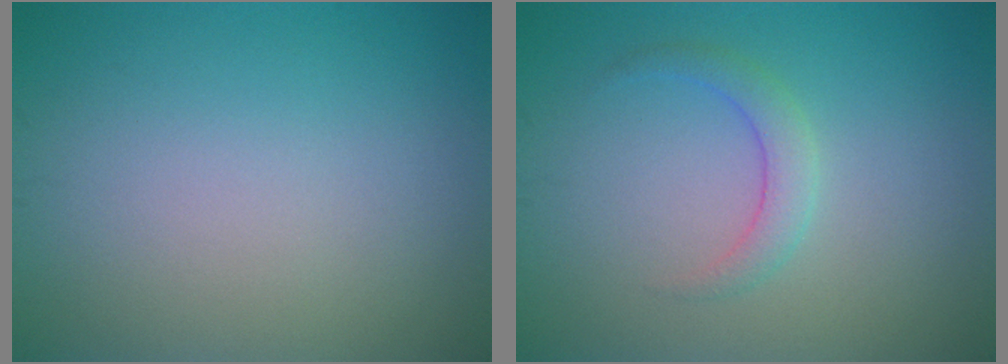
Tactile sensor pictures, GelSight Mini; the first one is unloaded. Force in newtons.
{"total": 2.0, "press": 2.0, "slide": 0.1}